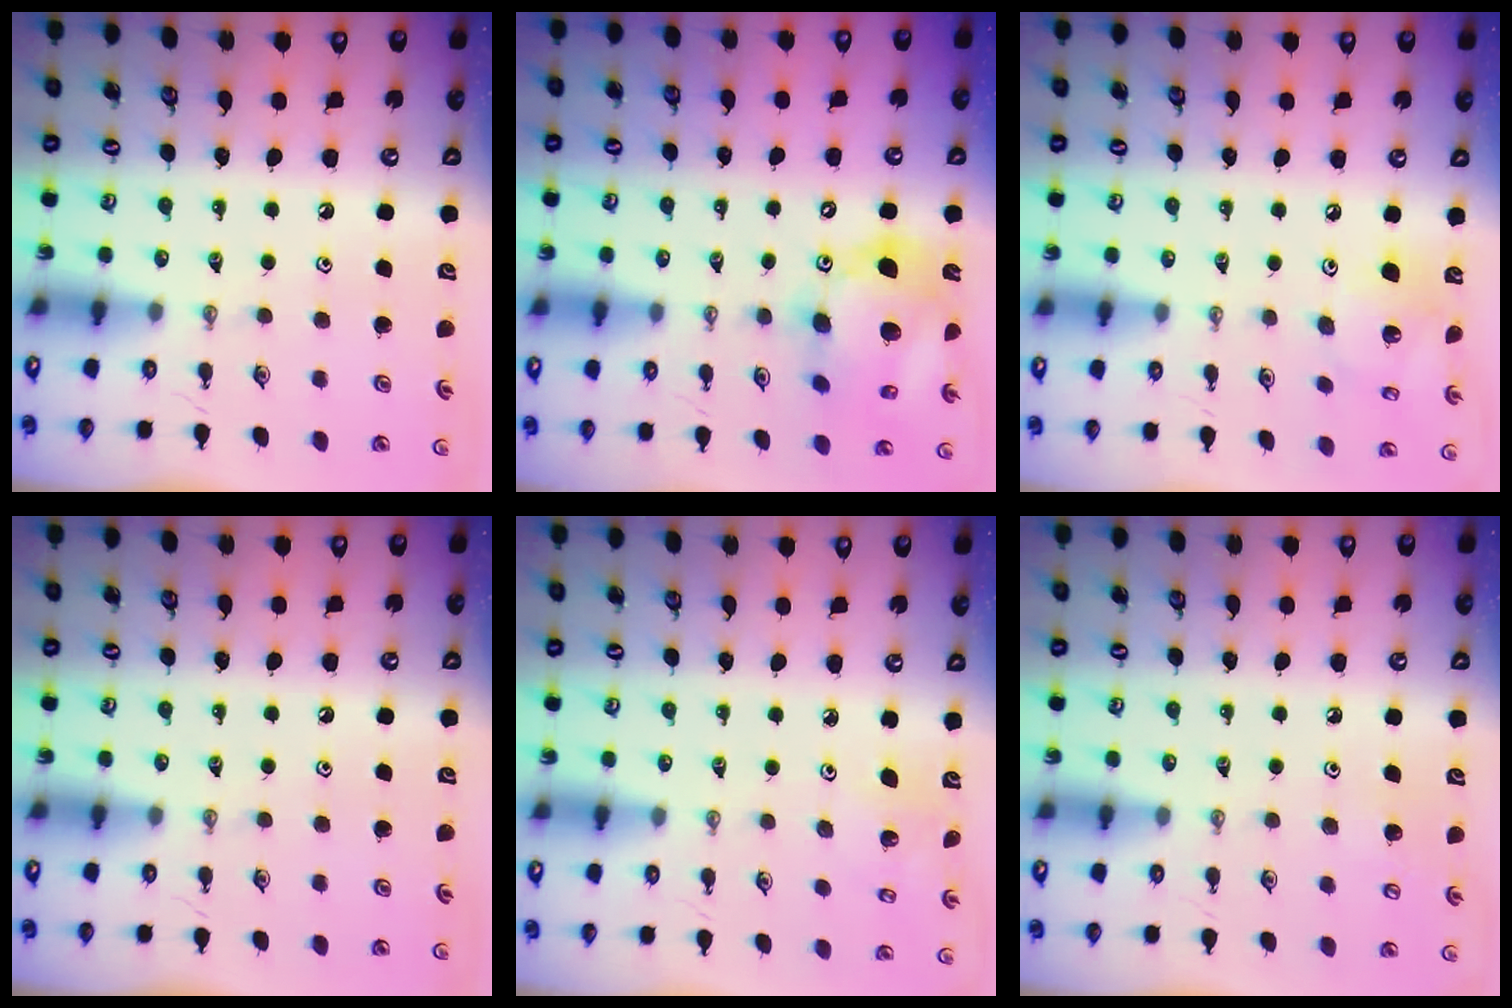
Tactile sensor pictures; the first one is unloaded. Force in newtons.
{"total": 16.9, "press": 16.7, "slide": 2.8}
{"total": 13.3, "press": 12.9, "slide": 3.0}
{"total": 0.0}
{"total": 3.5, "press": 3.5, "slide": 0.2}
{"total": 4.8, "press": 4.7, "slide": 0.7}